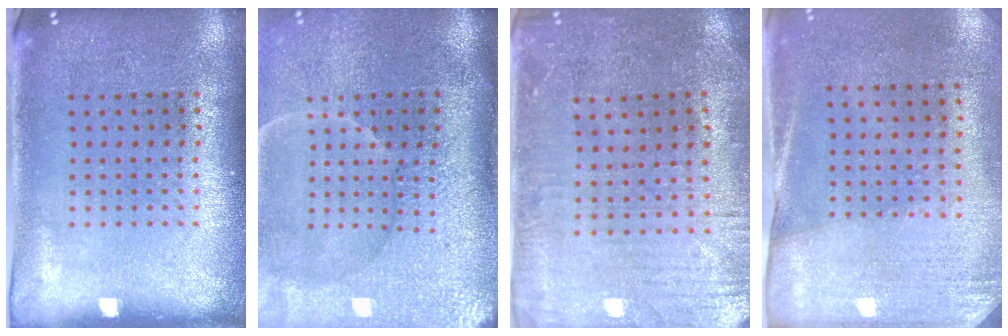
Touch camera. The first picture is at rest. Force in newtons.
{"total": 4.5, "press": 3.8, "slide": 2.5}
{"total": 0.9, "press": 0.7, "slide": 0.6}
{"total": 2.7, "press": 2.3, "slide": 1.4}